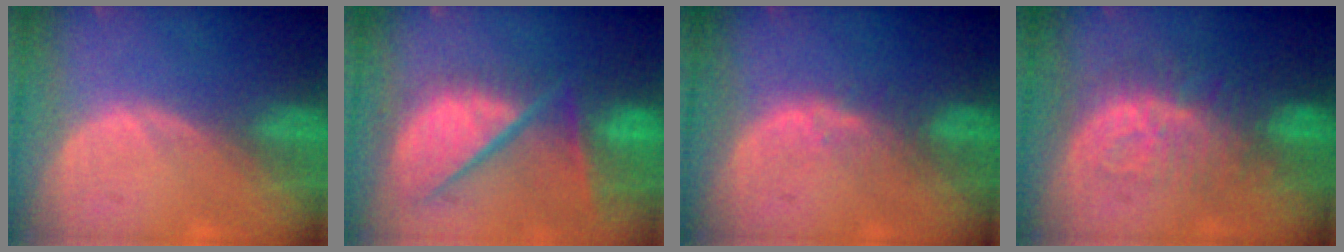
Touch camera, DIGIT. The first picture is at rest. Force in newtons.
{"total": 12.4, "press": 10.2, "slide": 7.0}
{"total": 2.5, "press": 2.4, "slide": 0.2}
{"total": 9.4, "press": 8.5, "slide": 3.9}